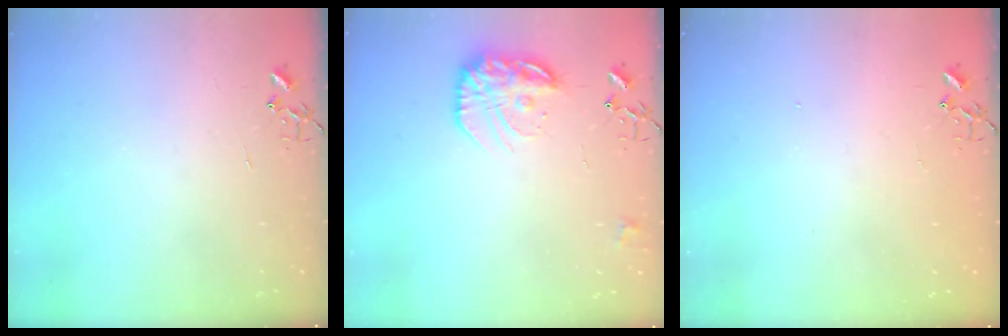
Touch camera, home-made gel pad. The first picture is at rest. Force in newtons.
{"total": 15.4, "press": 15.3, "slide": 1.0}
{"total": 1.3, "press": 1.2, "slide": 0.1}